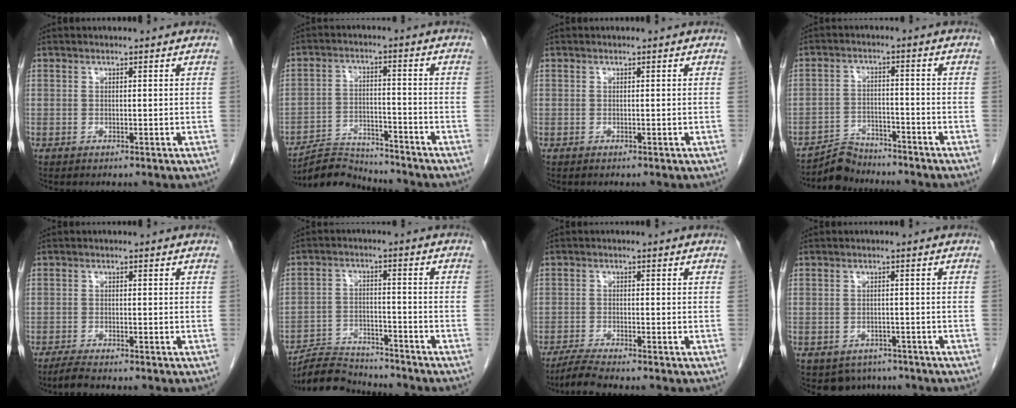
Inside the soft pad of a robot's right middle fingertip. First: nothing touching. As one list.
[{"total": 7.6, "force": [-7.6, 0.5, -0.5], "torque": [0.003, 0.003, -0.135]}, {"total": 0.0}, {"total": 4.9, "force": [-4.7, 1.2, -0.9], "torque": [0.014, 0.003, -0.083]}, {"total": 2.4, "force": [-2.1, 0.2, 1.1], "torque": [-0.032, -0.008, -0.039]}, {"total": 8.1, "force": [-8.0, 1.0, 0.1], "torque": [-0.006, 0.006, -0.143]}, {"total": 3.4, "force": [-3.0, -0.7, 1.3], "torque": [-0.035, -0.014, -0.063]}, {"total": 4.3, "force": [-3.3, 2.8, 0.4], "torque": [0.000, 0.004, -0.042]}]